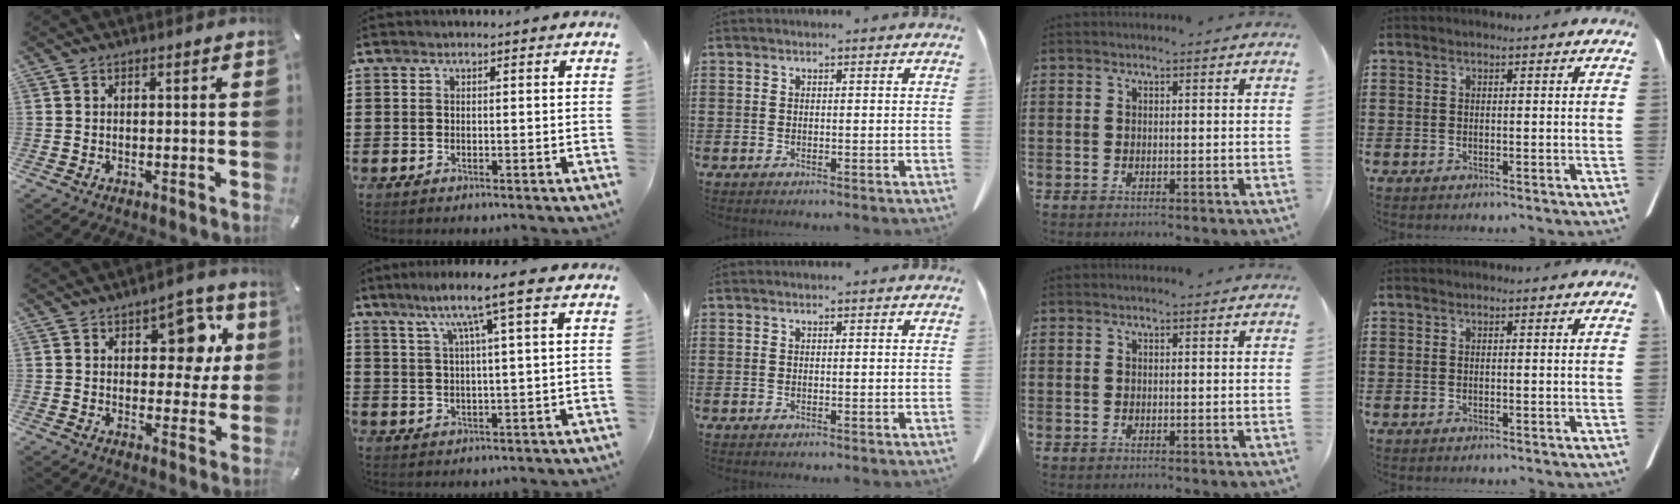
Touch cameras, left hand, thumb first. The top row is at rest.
{"thumb": {"total": 10.9, "force": [4.3, 6.7, 7.4], "torque": [-0.083, -0.017, 0.070]}, "index": {"total": 7.5, "force": [3.8, -0.3, 6.4], "torque": [-0.135, 0.000, 0.058]}}